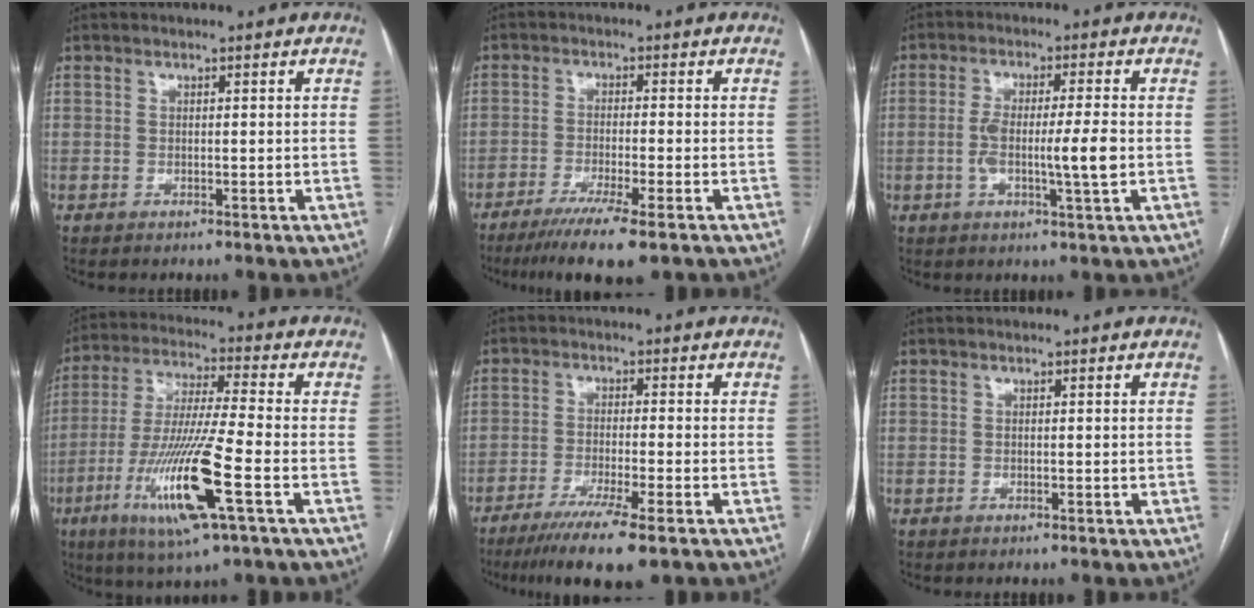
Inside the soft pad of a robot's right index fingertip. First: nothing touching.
{"total": 9.1, "force": [-6.2, 0.0, 6.7], "torque": [-0.105, -0.021, -0.095]}
{"total": 7.4, "force": [-1.1, 0.2, 7.4], "torque": [-0.135, 0.001, -0.019]}
{"total": 15.9, "force": [-5.9, 0.4, 14.8], "torque": [-0.302, -0.024, -0.110]}
{"total": 9.9, "force": [-6.7, 0.0, 7.3], "torque": [-0.115, -0.024, -0.104]}
{"total": 0.0}